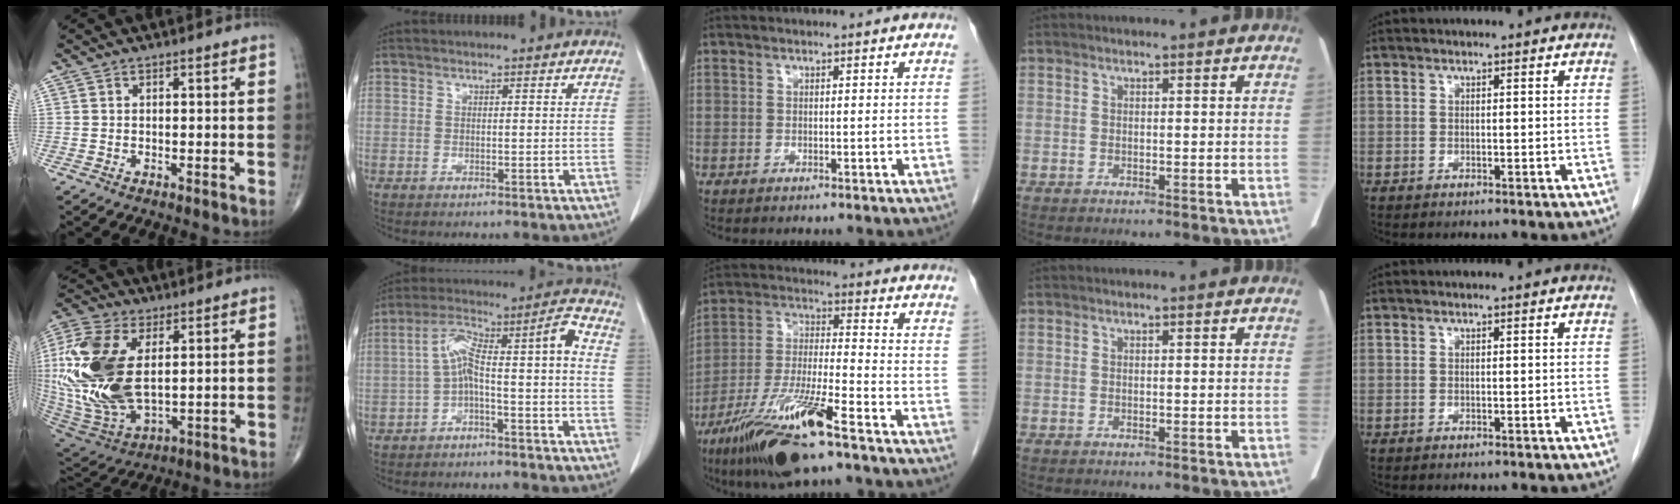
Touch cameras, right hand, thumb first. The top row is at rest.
{"thumb": {"total": 25.0, "force": [3.4, 13.6, 20.7], "torque": [-0.475, -0.021, 0.067]}, "index": {"total": 9.5, "force": [-2.7, 1.1, 9.0], "torque": [-0.154, 0.054, -0.046]}, "middle": {"total": 16.0, "force": [-10.2, 1.5, 12.3], "torque": [-0.255, -0.034, -0.187]}}